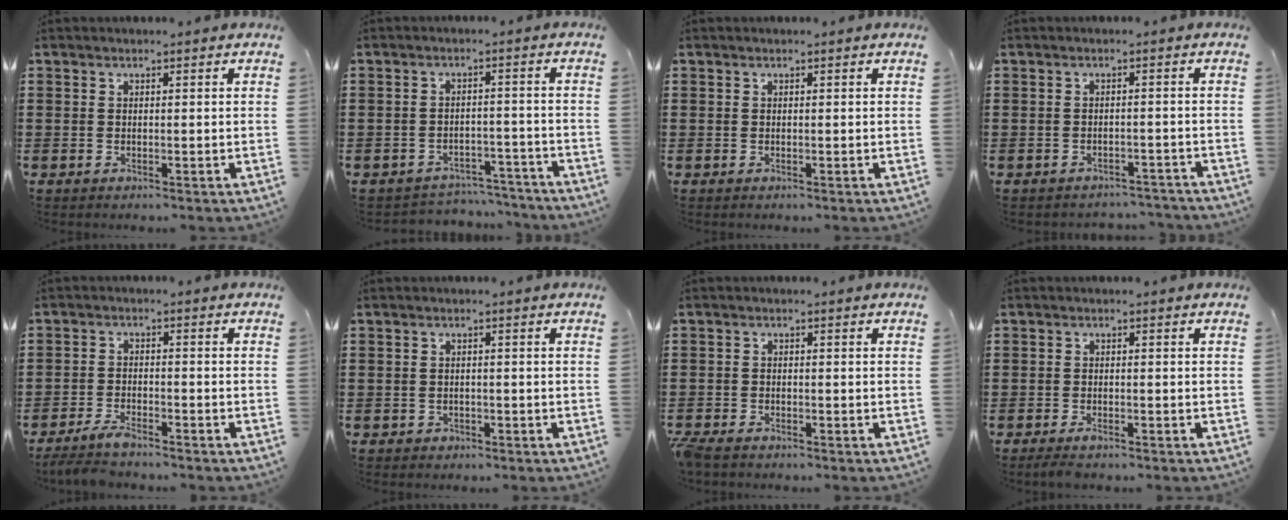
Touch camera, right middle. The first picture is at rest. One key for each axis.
{"total": 3.7, "fx": -3.6, "fy": 0.5, "fz": 0.0, "tx": -0.007, "ty": 0.002, "tz": -0.078}
{"total": 0.0}
{"total": 1.9, "fx": -1.9, "fy": 0.3, "fz": 0.0, "tx": -0.008, "ty": -0.001, "tz": -0.041}
{"total": 3.5, "fx": -3.1, "fy": 0.3, "fz": 1.4, "tx": -0.041, "ty": -0.007, "tz": -0.066}
{"total": 0.7, "fx": -0.5, "fy": 0.5, "fz": 0.0, "tx": -0.003, "ty": 0.002, "tz": -0.012}
{"total": 1.8, "fx": -1.7, "fy": 0.4, "fz": 0.5, "tx": -0.028, "ty": -0.006, "tz": -0.038}
{"total": 1.3, "fx": -1.0, "fy": 0.2, "fz": 0.9, "tx": -0.026, "ty": -0.008, "tz": -0.020}